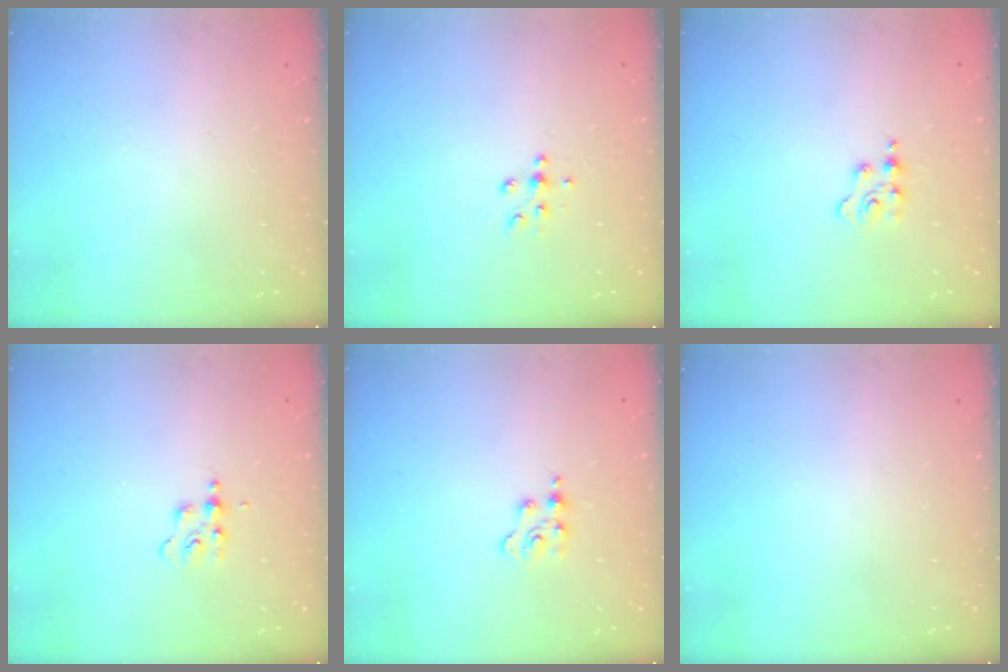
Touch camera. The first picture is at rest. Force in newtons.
{"total": 5.8, "press": 5.5, "slide": 2.0}
{"total": 2.3, "press": 2.3, "slide": 0.3}
{"total": 3.9, "press": 3.9, "slide": 0.5}
{"total": 2.3, "press": 2.3, "slide": 0.3}
{"total": 0.0}